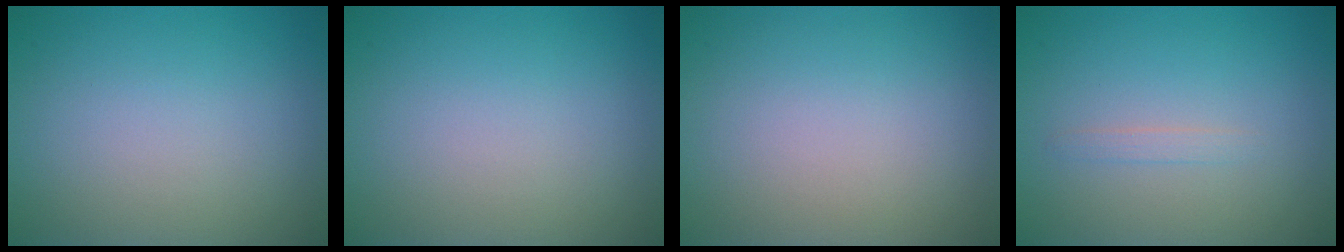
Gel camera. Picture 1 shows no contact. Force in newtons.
{"total": 0.0}
{"total": 0.0}
{"total": 0.8, "press": 0.8, "slide": 0.0}